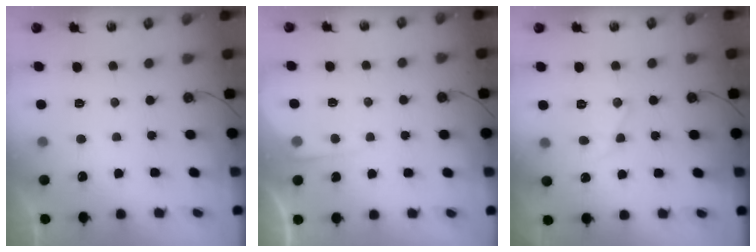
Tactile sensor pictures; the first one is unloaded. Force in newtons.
{"total": 3.8, "press": 3.8, "slide": 0.5}
{"total": 10.2, "press": 10.2, "slide": 0.5}